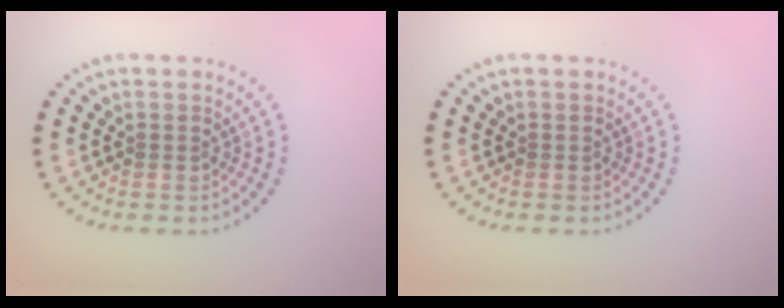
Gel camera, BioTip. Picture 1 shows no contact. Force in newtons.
{"total": 0.0}